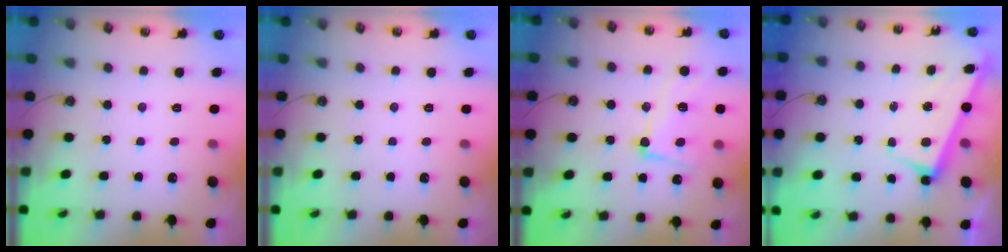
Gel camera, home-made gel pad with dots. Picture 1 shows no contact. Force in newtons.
{"total": 0.0}
{"total": 5.5, "press": 5.3, "slide": 1.5}
{"total": 2.7, "press": 2.7, "slide": 0.6}